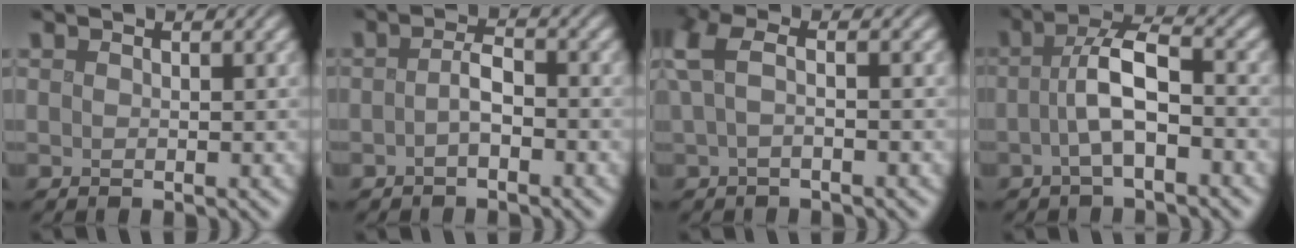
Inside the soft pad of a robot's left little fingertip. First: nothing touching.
{"total": 1.9, "force": [-0.8, 0.6, 1.6], "torque": [-0.033, 0.006, -0.019]}
{"total": 3.5, "force": [0.3, 1.1, 3.3], "torque": [-0.076, 0.012, -0.002]}
{"total": 4.7, "force": [-0.9, 1.4, 4.4], "torque": [-0.083, 0.015, -0.026]}